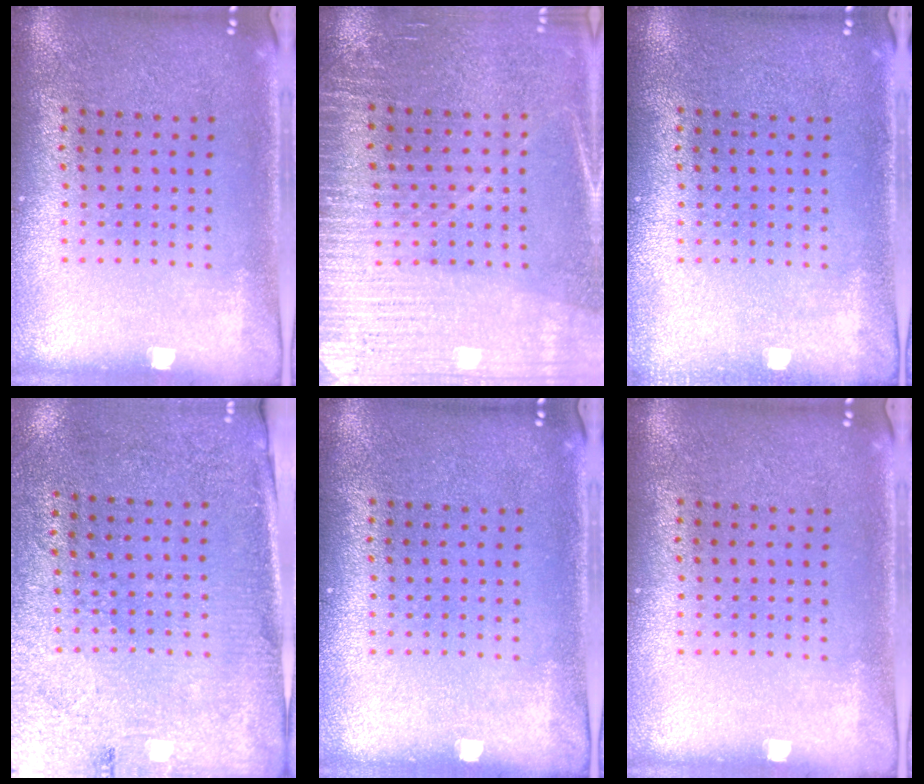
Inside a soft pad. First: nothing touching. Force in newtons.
{"total": 3.0, "press": 3.0, "slide": 0.4}
{"total": 0.6, "press": 0.5, "slide": 0.2}
{"total": 2.8, "press": 2.4, "slide": 1.3}
{"total": 0.0}
{"total": 0.0}